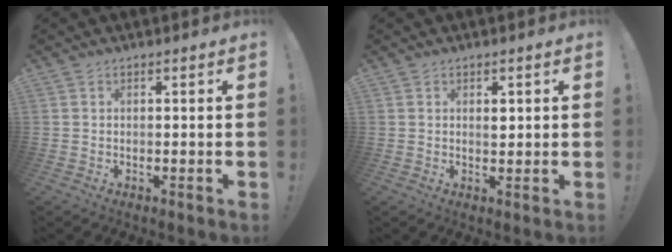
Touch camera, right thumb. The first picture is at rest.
{"total": 1.8, "force": [0.9, 1.1, 1.0], "torque": [0.001, -0.006, 0.011]}